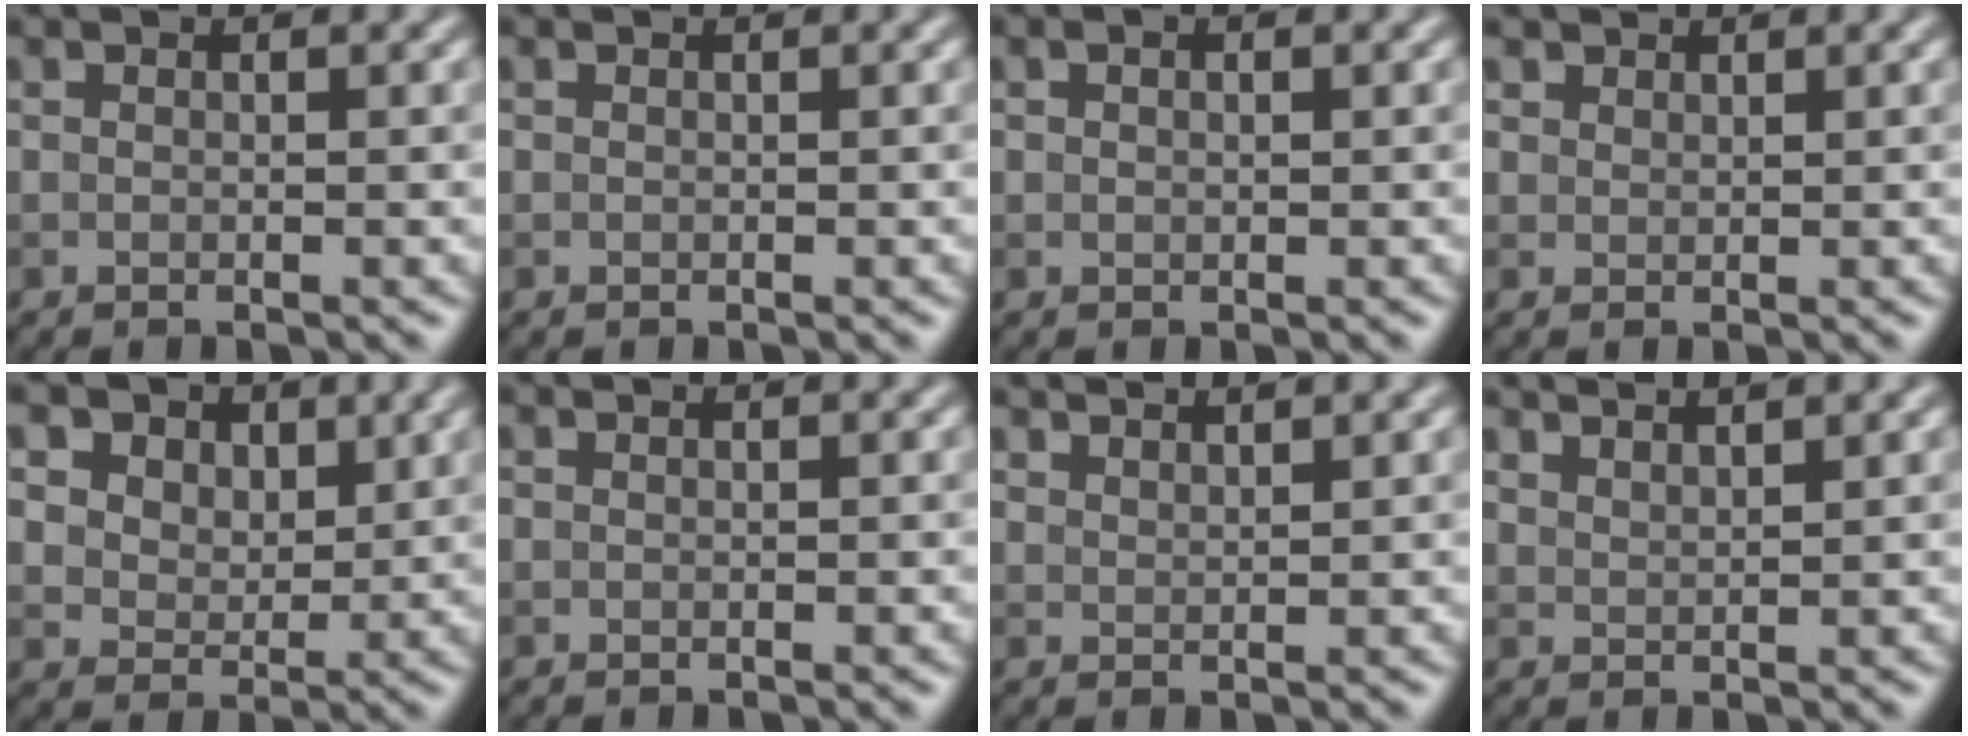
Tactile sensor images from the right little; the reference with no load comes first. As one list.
[{"total": 0.0}, {"total": 0.7, "force": [0.3, 0.4, 0.5], "torque": [-0.009, 0.003, 0.004]}, {"total": 1.4, "force": [1.1, 0.8, 0.2], "torque": [-0.007, -0.004, 0.025]}, {"total": 8.9, "force": [5.1, 6.2, 3.9], "torque": [-0.081, 0.007, 0.080]}, {"total": 0.0}, {"total": 2.6, "force": [2.5, 0.5, 0.7], "torque": [0.002, -0.001, 0.032]}, {"total": 3.2, "force": [2.9, 0.8, 1.2], "torque": [0.001, 0.012, 0.025]}]